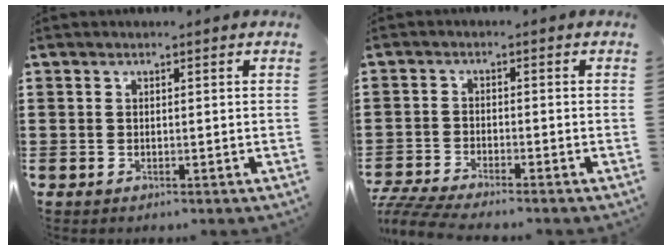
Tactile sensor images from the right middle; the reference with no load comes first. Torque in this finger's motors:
{"motor_torque": [0.81, -0.30, 0.31, 0.11]}